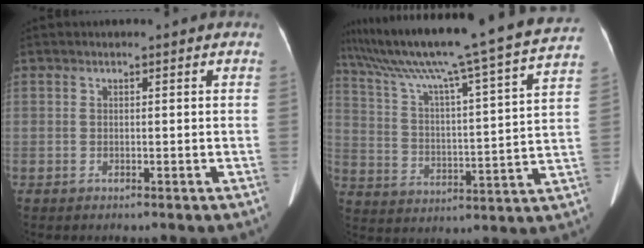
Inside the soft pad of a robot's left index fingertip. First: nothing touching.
{"total": 27.3, "force": [23.2, -1.3, 14.4], "torque": [-0.244, -0.027, 0.331]}